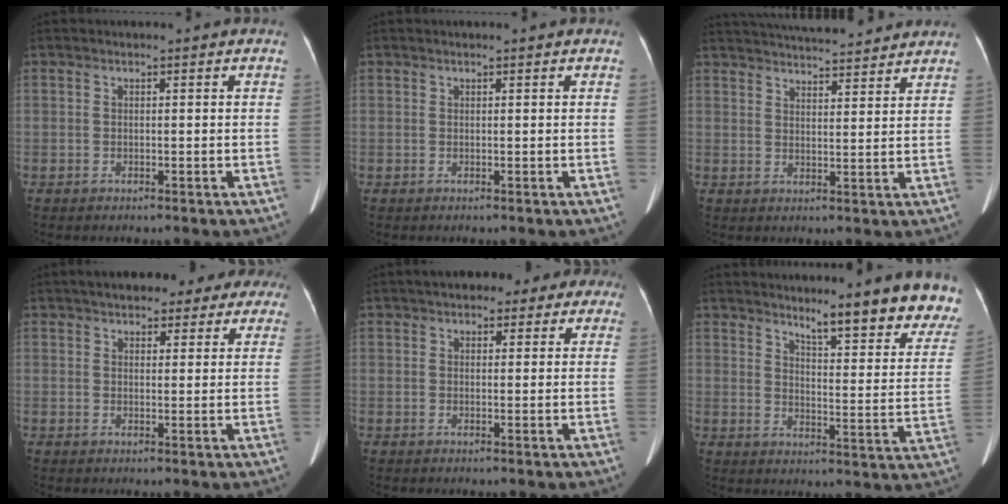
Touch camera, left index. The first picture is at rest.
{"total": 1.3, "force": [1.1, 0.2, 0.7], "torque": [-0.003, 0.002, 0.011]}
{"total": 18.7, "force": [17.3, 2.9, 6.6], "torque": [-0.114, 0.014, 0.236]}
{"total": 13.3, "force": [10.2, 5.6, 6.4], "torque": [-0.060, 0.017, 0.116]}
{"total": 10.5, "force": [7.4, 5.0, 5.6], "torque": [-0.043, 0.014, 0.081]}
{"total": 15.8, "force": [14.0, 1.9, 7.1], "torque": [-0.065, -0.086, 0.161]}